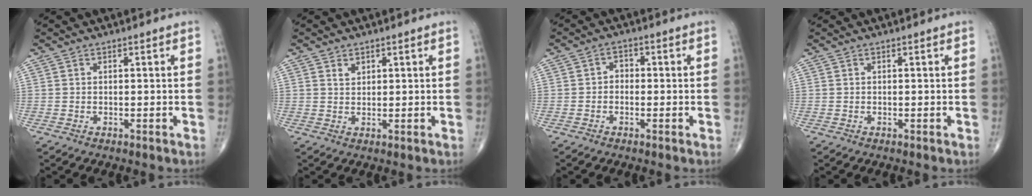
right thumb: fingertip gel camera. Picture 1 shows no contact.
{"total": 1.7, "force": [1.0, 1.1, 0.7], "torque": [-0.003, -0.007, 0.018]}
{"total": 2.3, "force": [-0.5, 1.9, 1.2], "torque": [0.000, 0.011, -0.018]}
{"total": 0.0}